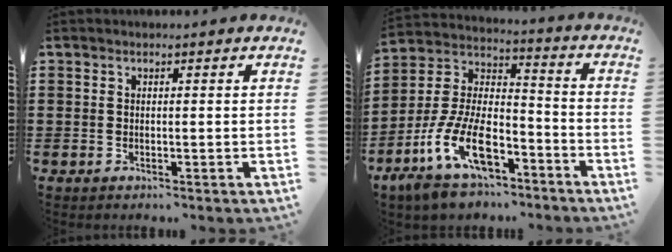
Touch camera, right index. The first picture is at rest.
{"total": 14.0, "force": [-8.6, 5.8, 9.4], "torque": [-0.207, 0.013, -0.162]}